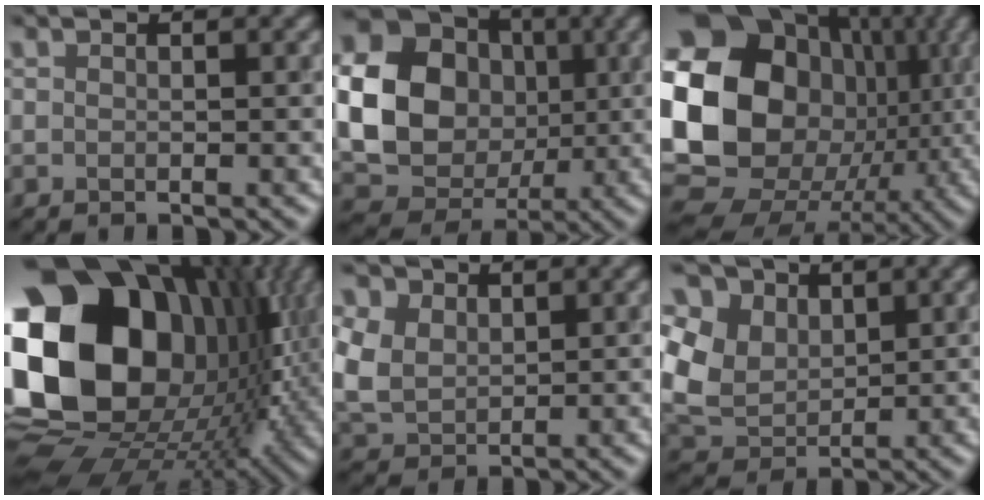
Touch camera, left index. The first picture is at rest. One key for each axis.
{"total": 19.1, "fx": 2.2, "fy": 17.3, "fz": 7.7, "tx": -0.183, "ty": 0.019, "tz": 0.010}
{"total": 21.0, "fx": 1.3, "fy": 17.5, "fz": 11.6, "tx": -0.230, "ty": -0.002, "tz": 0.019}
{"total": 23.1, "fx": 2.9, "fy": 17.5, "fz": 14.8, "tx": -0.303, "ty": -0.026, "tz": 0.054}
{"total": 9.4, "fx": 3.7, "fy": 7.0, "fz": 5.0, "tx": -0.139, "ty": 0.039, "tz": 0.066}
{"total": 10.6, "fx": 4.1, "fy": 7.8, "fz": 5.9, "tx": -0.139, "ty": 0.039, "tz": 0.064}